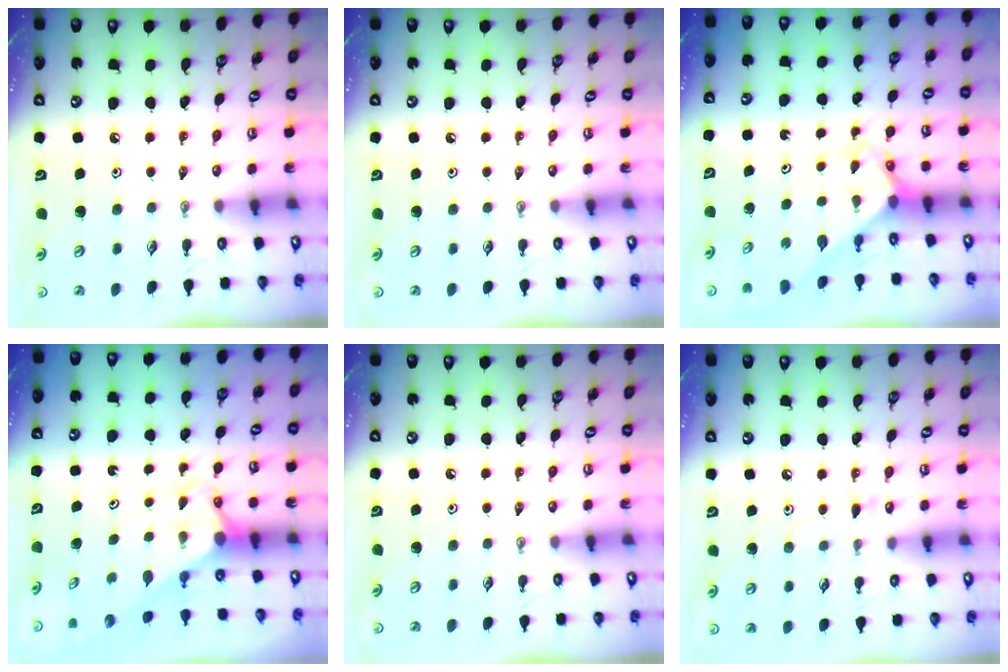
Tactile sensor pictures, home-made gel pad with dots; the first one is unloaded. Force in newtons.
{"total": 0.0}
{"total": 2.6, "press": 2.6, "slide": 0.2}
{"total": 2.7, "press": 2.7, "slide": 0.0}
{"total": 0.0}
{"total": 6.8, "press": 6.8, "slide": 0.6}